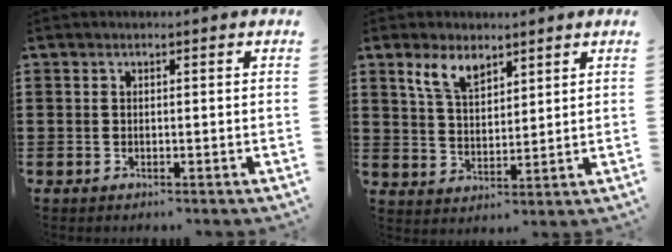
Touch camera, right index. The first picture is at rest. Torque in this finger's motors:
{"motor_torque": [0.57, 0.24, 0.18, 0.11]}